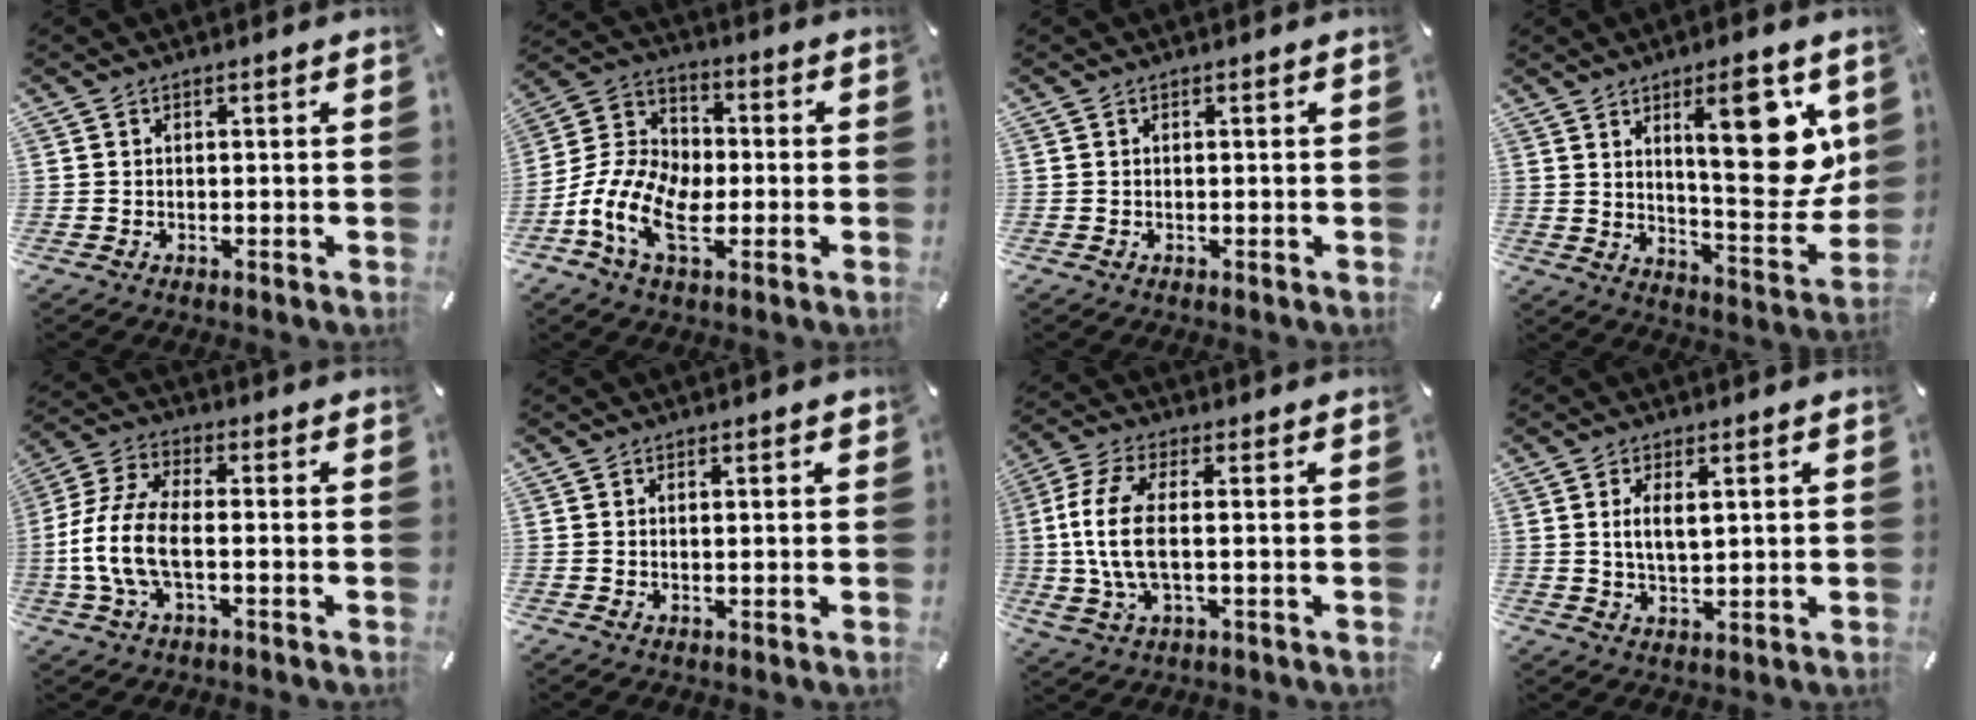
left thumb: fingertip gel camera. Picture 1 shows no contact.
{"total": 12.7, "force": [-4.9, 8.3, 8.2], "torque": [-0.189, 0.013, -0.091]}
{"total": 0.0}
{"total": 20.4, "force": [8.1, 7.3, 17.2], "torque": [-0.223, -0.045, 0.119]}
{"total": 10.8, "force": [-2.4, 5.3, 9.1], "torque": [-0.208, -0.009, -0.045]}
{"total": 0.6, "force": [0.4, 0.3, 0.3], "torque": [0.001, -0.001, 0.006]}
{"total": 11.1, "force": [0.4, 4.5, 10.2], "torque": [-0.225, -0.014, 0.004]}
{"total": 5.1, "force": [1.3, 2.2, 4.4], "torque": [-0.076, -0.001, 0.018]}